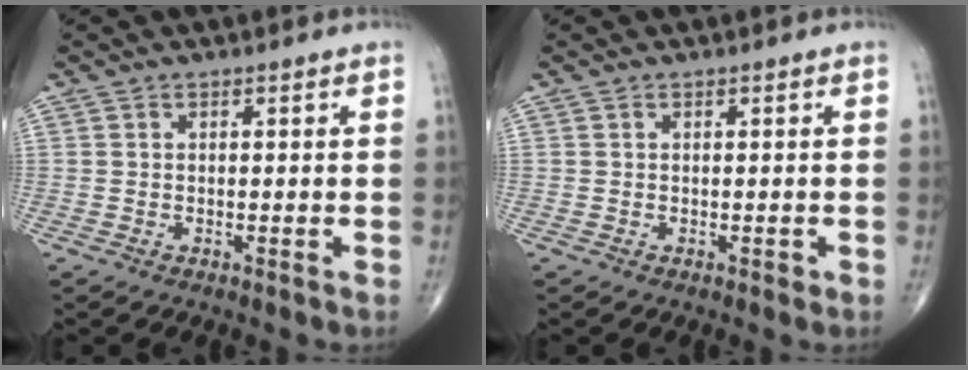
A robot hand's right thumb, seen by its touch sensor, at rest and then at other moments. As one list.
[{"total": 0.5, "force": [-0.1, 0.4, 0.4], "torque": [-0.001, 0.000, -0.002]}]